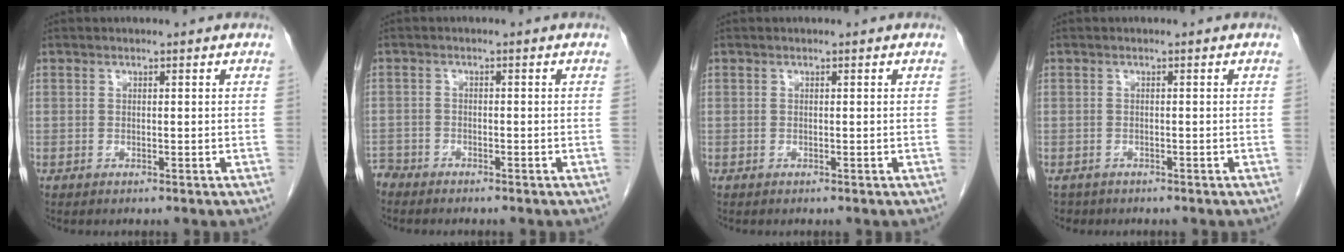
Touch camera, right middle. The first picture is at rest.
{"total": 3.2, "force": [-3.0, 1.1, 0.1], "torque": [-0.002, -0.003, -0.055]}
{"total": 0.0}
{"total": 1.9, "force": [-1.5, 1.1, 0.0], "torque": [-0.008, 0.001, -0.023]}